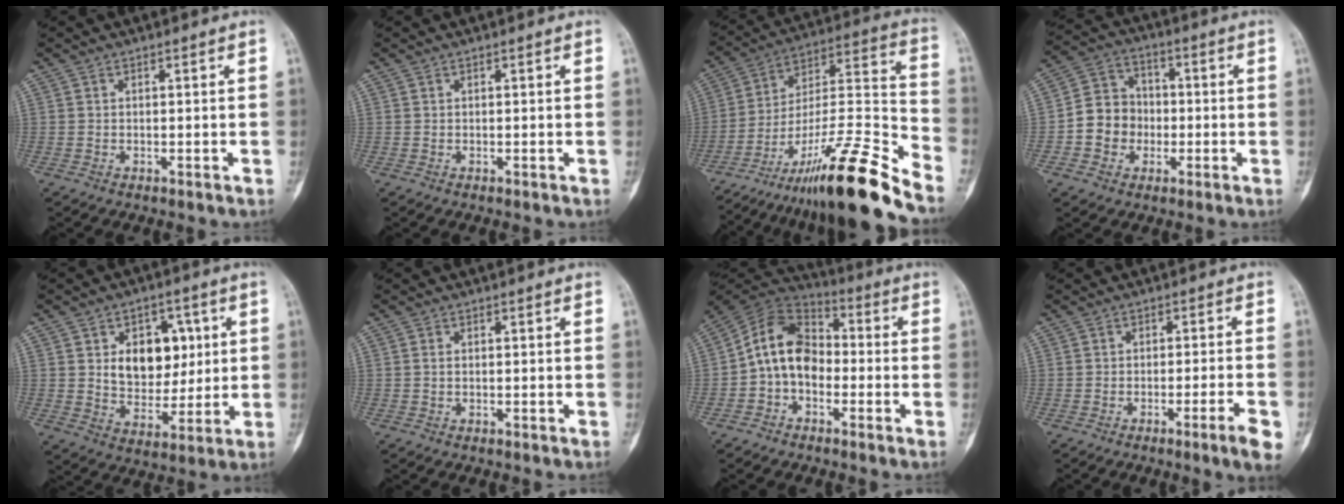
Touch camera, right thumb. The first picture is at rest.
{"total": 0.0}
{"total": 24.4, "force": [-18.5, 2.2, 15.8], "torque": [-0.249, 0.089, -0.316]}
{"total": 9.5, "force": [-1.7, 8.6, 3.7], "torque": [-0.028, 0.029, -0.040]}
{"total": 12.4, "force": [2.8, 8.8, 8.2], "torque": [-0.068, -0.013, 0.052]}
{"total": 0.7, "force": [0.0, 0.4, 0.5], "torque": [-0.010, 0.001, 0.000]}
{"total": 11.6, "force": [-1.9, 8.6, 7.5], "torque": [-0.112, 0.042, -0.050]}
{"total": 5.8, "force": [-2.9, -0.2, 5.1], "torque": [-0.075, 0.003, -0.043]}